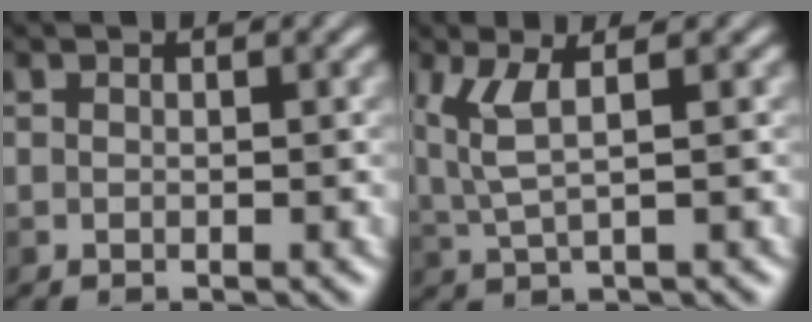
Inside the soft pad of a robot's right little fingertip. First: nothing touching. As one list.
[{"total": 4.2, "force": [0.7, 1.2, 3.9], "torque": [-0.095, 0.001, 0.017]}]